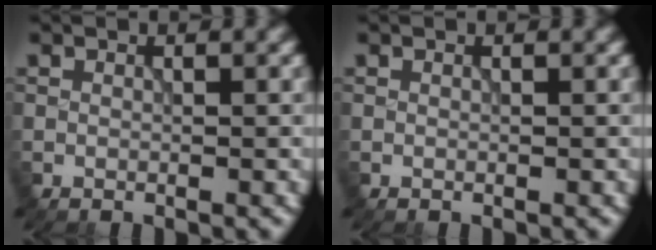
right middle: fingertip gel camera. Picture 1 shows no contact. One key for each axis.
{"total": 0.0}